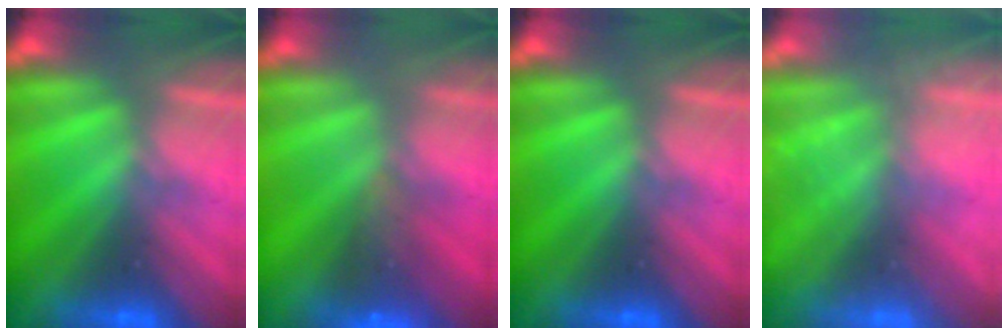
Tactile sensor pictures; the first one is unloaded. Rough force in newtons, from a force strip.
{"total": 7.2}
{"total": 0.0}
{"total": 2.4}